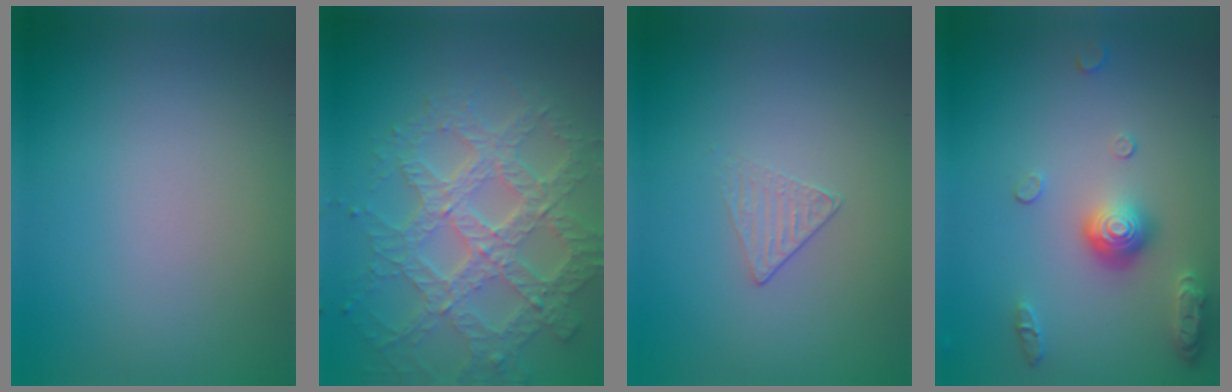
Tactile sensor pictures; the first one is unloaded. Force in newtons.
{"total": 7.8, "press": 5.6, "slide": 5.5}
{"total": 1.1, "press": 0.5, "slide": 1.0}
{"total": 3.6, "press": 2.9, "slide": 2.2}